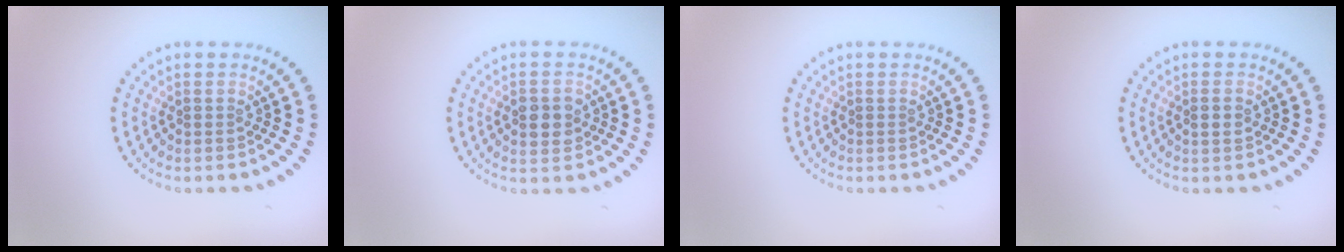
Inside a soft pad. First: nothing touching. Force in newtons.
{"total": 2.4, "press": 2.4, "slide": 0.1}
{"total": 0.0}
{"total": 1.0, "press": 0.9, "slide": 0.1}